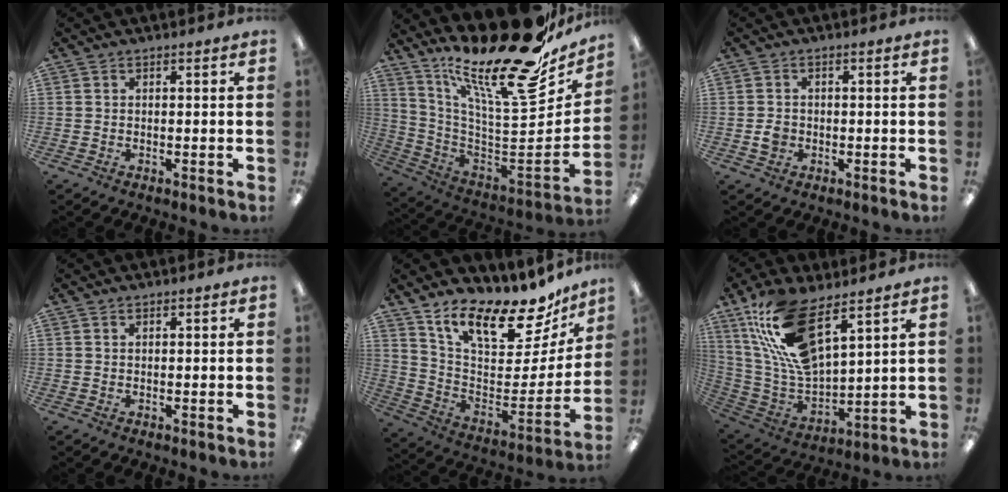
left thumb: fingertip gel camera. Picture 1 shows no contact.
{"total": 25.6, "force": [17.5, 7.3, 17.1], "torque": [-0.228, -0.153, 0.291]}
{"total": 2.6, "force": [-0.4, 2.1, 1.4], "torque": [-0.026, 0.005, -0.008]}
{"total": 0.8, "force": [0.3, 0.3, 0.7], "torque": [-0.014, 0.002, 0.005]}
{"total": 19.6, "force": [14.8, 7.0, 10.9], "torque": [-0.161, -0.116, 0.251]}
{"total": 18.6, "force": [11.4, 7.4, 12.8], "torque": [-0.280, -0.052, 0.202]}